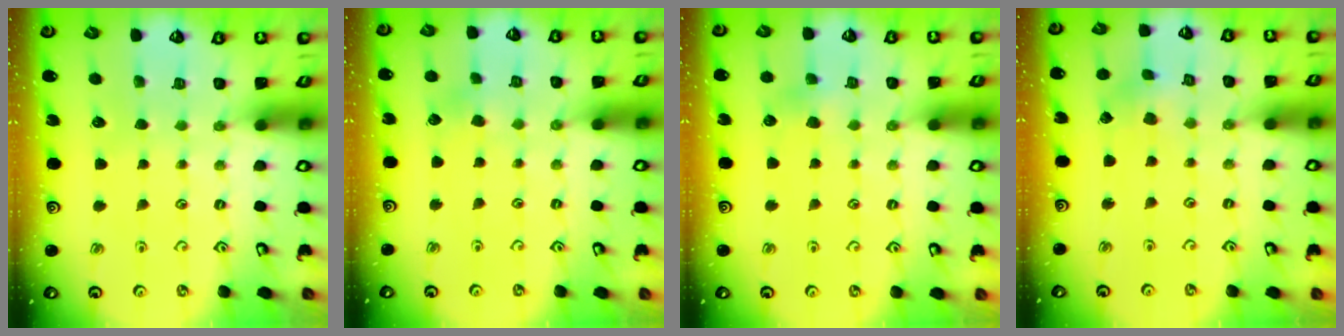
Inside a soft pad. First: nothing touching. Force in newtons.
{"total": 2.1, "press": 2.1, "slide": 0.3}
{"total": 2.4, "press": 2.4, "slide": 0.4}
{"total": 2.4, "press": 2.4, "slide": 0.3}